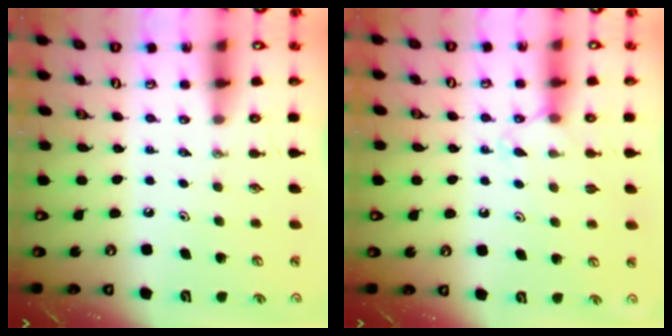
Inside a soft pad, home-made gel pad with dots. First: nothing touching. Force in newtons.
{"total": 6.7, "press": 6.6, "slide": 0.6}